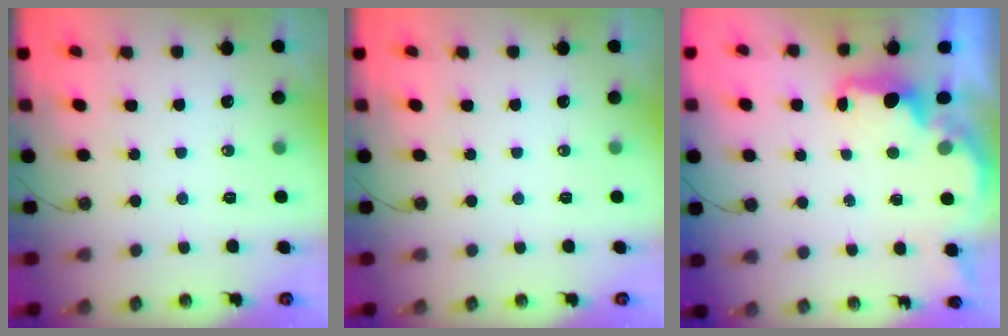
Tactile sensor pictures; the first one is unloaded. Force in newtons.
{"total": 0.0}
{"total": 1.8, "press": 1.6, "slide": 0.7}